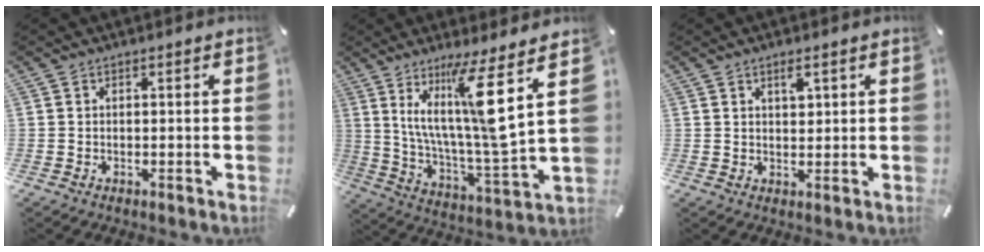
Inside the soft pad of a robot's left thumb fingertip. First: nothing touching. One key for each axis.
{"total": 16.3, "fx": 7.5, "fy": 1.2, "fz": 14.4, "tx": -0.254, "ty": -0.058, "tz": 0.105}
{"total": 2.9, "fx": 1.6, "fy": 1.4, "fz": 2.0, "tx": -0.017, "ty": -0.007, "tz": 0.022}